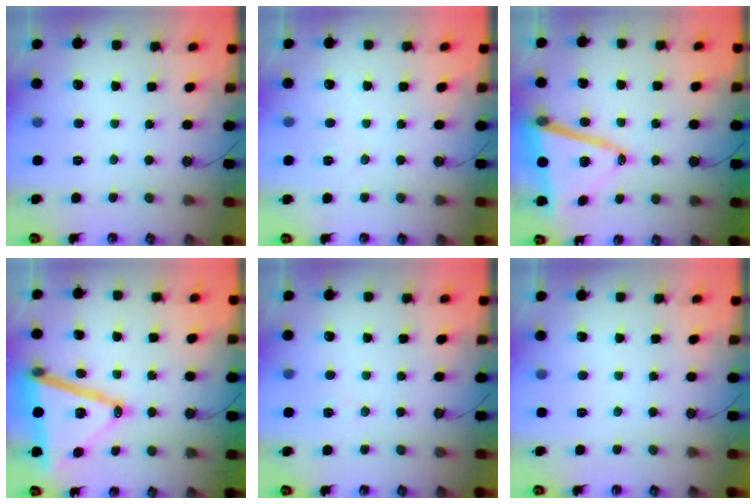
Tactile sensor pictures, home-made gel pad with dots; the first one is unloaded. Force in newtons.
{"total": 5.4, "press": 3.0, "slide": 4.5}
{"total": 14.6, "press": 14.2, "slide": 3.4}
{"total": 19.6, "press": 19.2, "slide": 3.8}
{"total": 5.4, "press": 3.2, "slide": 4.4}
{"total": 0.0}